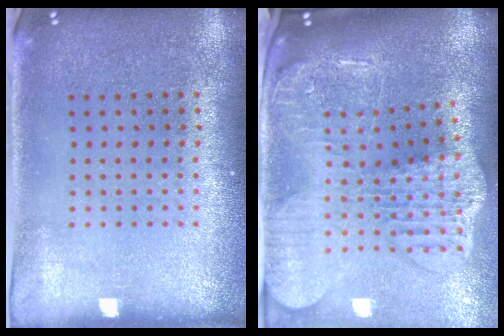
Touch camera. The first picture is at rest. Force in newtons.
{"total": 4.2, "press": 3.2, "slide": 2.8}